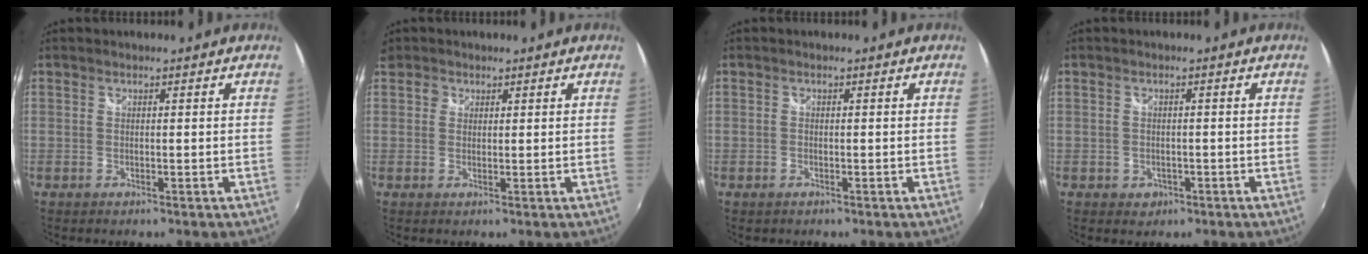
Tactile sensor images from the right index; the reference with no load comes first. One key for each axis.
{"total": 2.1, "fx": 0.6, "fy": 1.9, "fz": 0.3, "tx": 0.001, "ty": 0.006, "tz": 0.007}
{"total": 0.7, "fx": -0.5, "fy": 0.5, "fz": 0.2, "tx": -0.004, "ty": -0.001, "tz": -0.007}
{"total": 2.5, "fx": -0.9, "fy": 2.1, "fz": 0.8, "tx": -0.019, "ty": -0.001, "tz": -0.008}